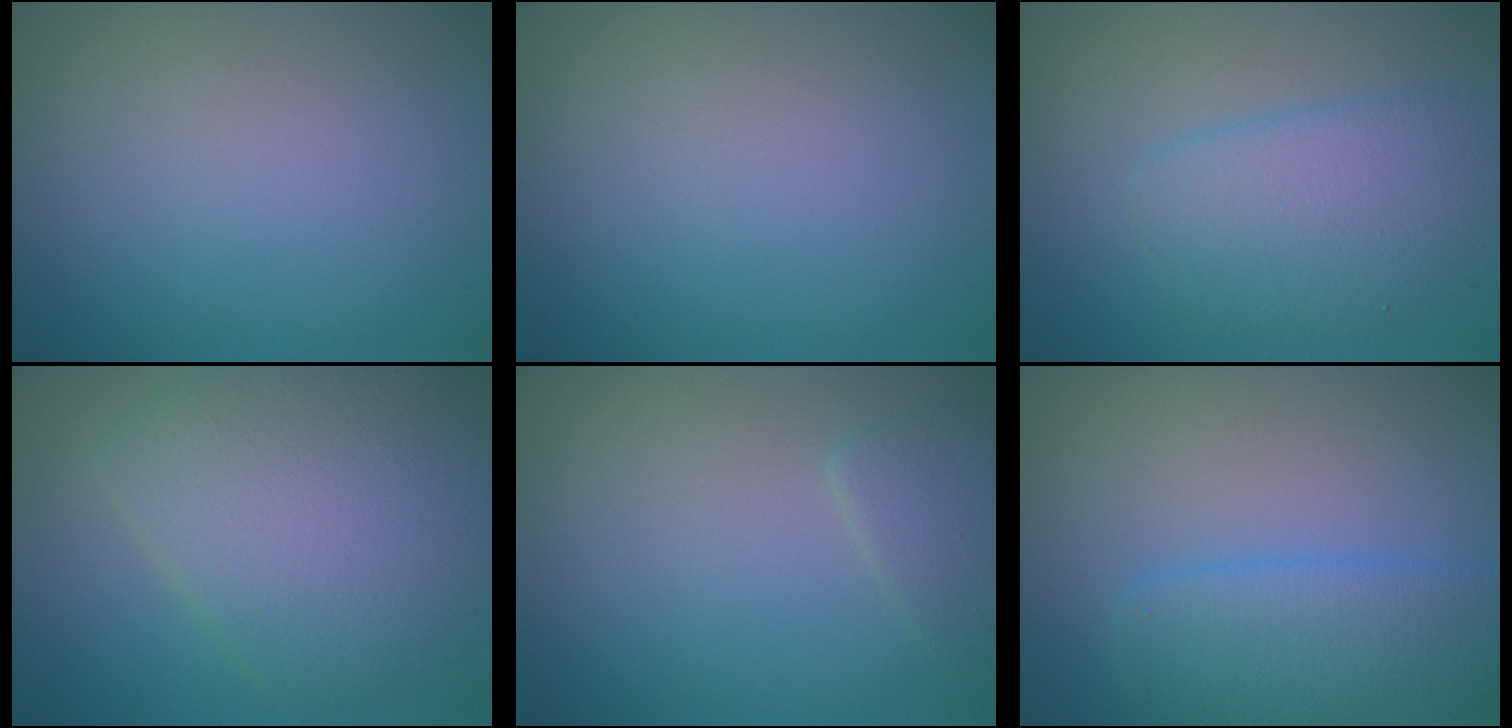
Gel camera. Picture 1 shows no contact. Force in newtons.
{"total": 0.0}
{"total": 4.5, "press": 4.5, "slide": 0.0}
{"total": 8.2, "press": 8.2, "slide": 0.2}
{"total": 1.8, "press": 1.8, "slide": 0.1}
{"total": 4.9, "press": 4.9, "slide": 0.1}